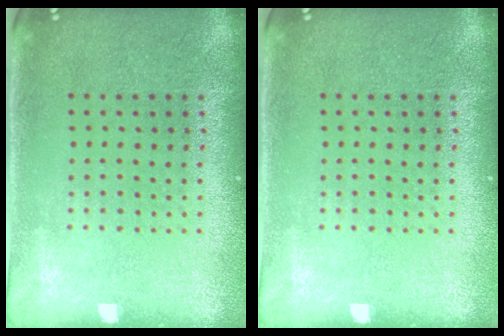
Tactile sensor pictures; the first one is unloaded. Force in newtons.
{"total": 0.0}